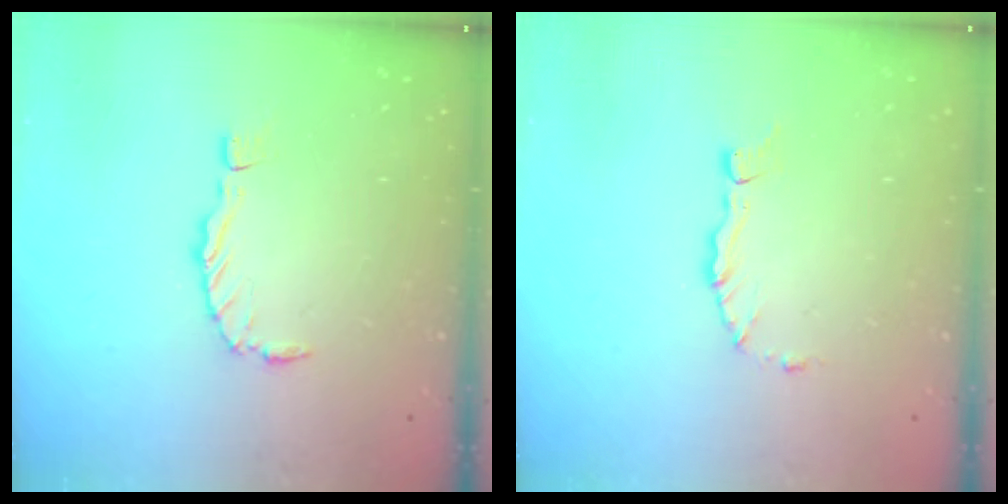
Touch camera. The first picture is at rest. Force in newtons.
{"total": 3.7, "press": 3.7, "slide": 0.1}